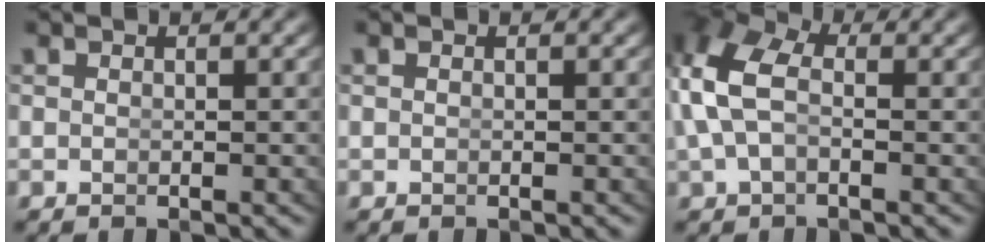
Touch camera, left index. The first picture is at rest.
{"total": 0.0}
{"total": 5.8, "force": [0.7, 4.1, 4.0], "torque": [-0.108, -0.002, 0.012]}